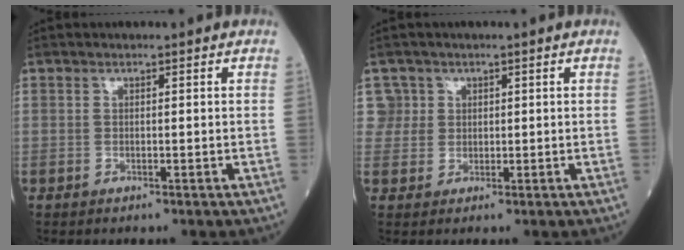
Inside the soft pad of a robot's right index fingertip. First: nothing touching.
{"total": 2.6, "force": [0.7, 2.4, -0.6], "torque": [0.027, 0.010, 0.008]}